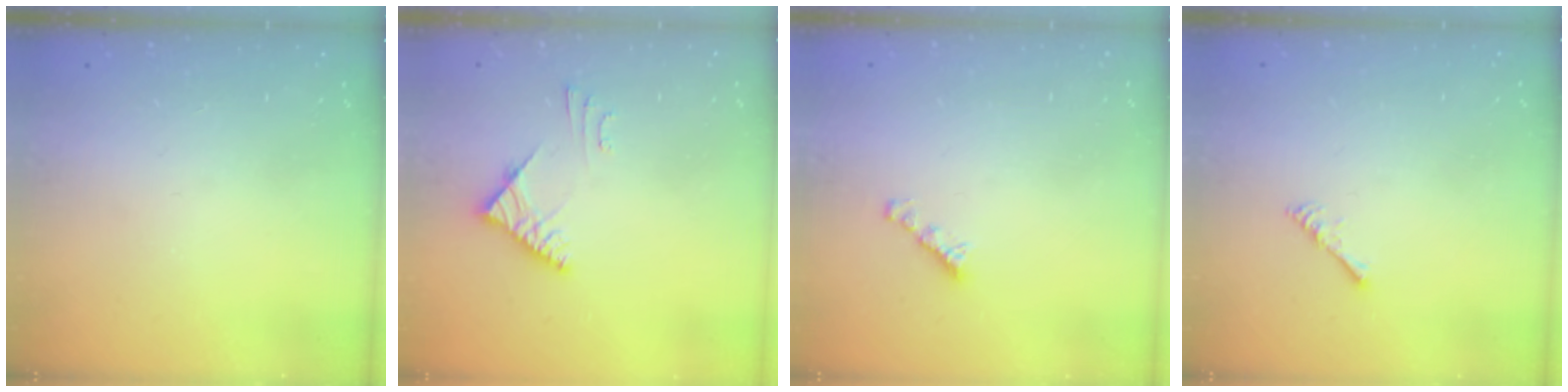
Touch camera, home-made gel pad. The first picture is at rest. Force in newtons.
{"total": 4.4, "press": 4.3, "slide": 0.8}
{"total": 2.7, "press": 2.6, "slide": 0.7}
{"total": 1.7, "press": 1.6, "slide": 0.4}